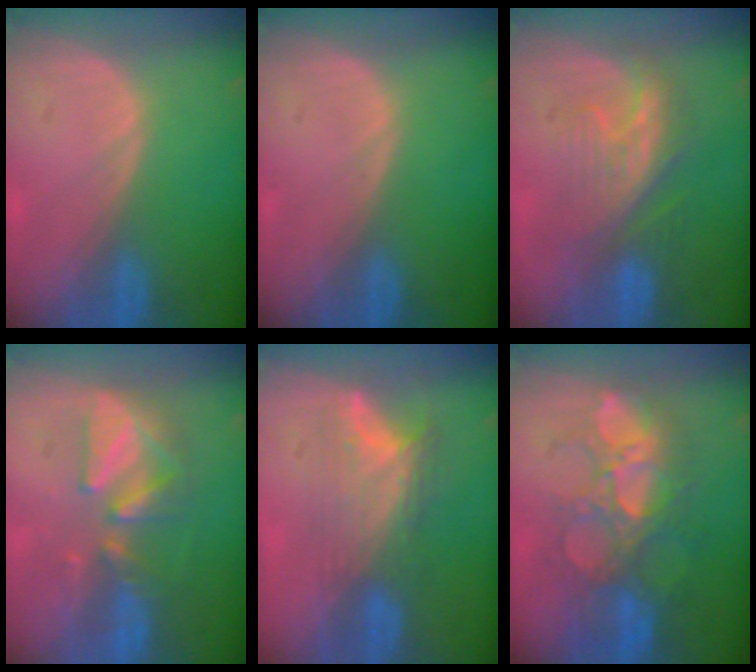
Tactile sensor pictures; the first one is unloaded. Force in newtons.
{"total": 0.0}
{"total": 7.6, "press": 7.4, "slide": 1.7}
{"total": 7.6, "press": 7.3, "slide": 1.8}
{"total": 8.1, "press": 6.8, "slide": 4.5}
{"total": 10.3, "press": 9.7, "slide": 3.7}